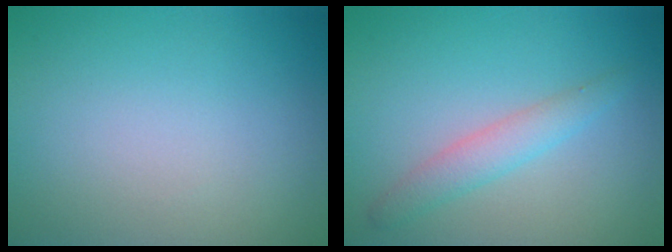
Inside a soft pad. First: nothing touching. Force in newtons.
{"total": 2.3, "press": 2.3, "slide": 0.0}